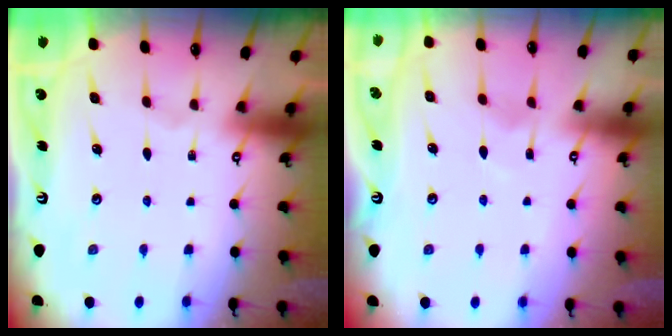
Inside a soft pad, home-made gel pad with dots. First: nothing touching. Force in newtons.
{"total": 4.2, "press": 4.2, "slide": 0.5}